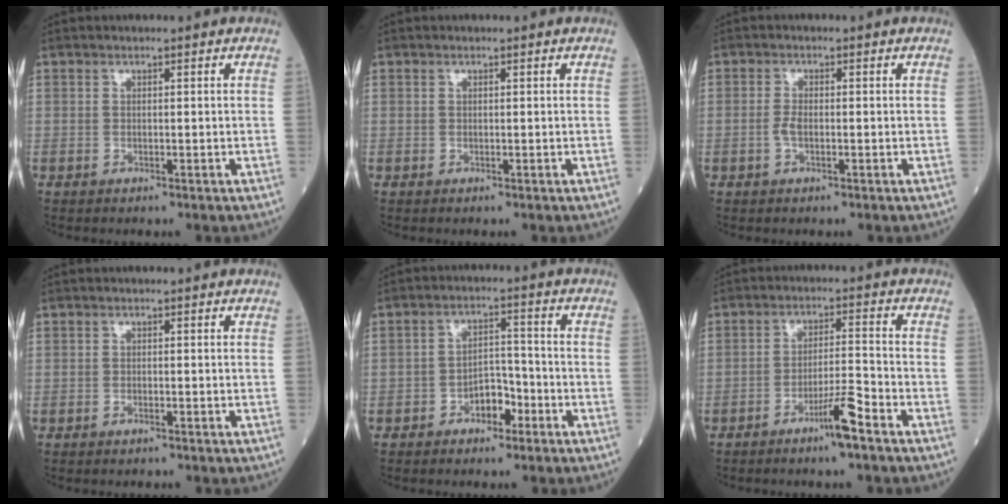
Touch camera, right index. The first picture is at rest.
{"total": 0.0}
{"total": 1.8, "force": [-0.5, 0.6, 1.6], "torque": [-0.036, 0.002, -0.010]}
{"total": 0.5, "force": [-0.5, 0.1, 0.2], "torque": [-0.008, -0.001, -0.009]}
{"total": 4.5, "force": [-2.6, 2.4, 2.8], "torque": [-0.042, 0.015, -0.046]}
{"total": 5.7, "force": [-3.8, -0.3, 4.2], "torque": [-0.072, -0.003, -0.072]}